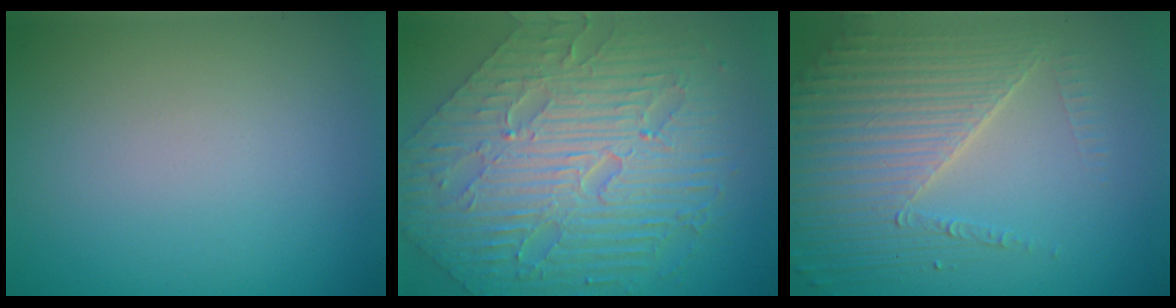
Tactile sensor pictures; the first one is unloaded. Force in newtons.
{"total": 10.4, "press": 7.1, "slide": 7.6}
{"total": 5.8, "press": 4.5, "slide": 3.7}